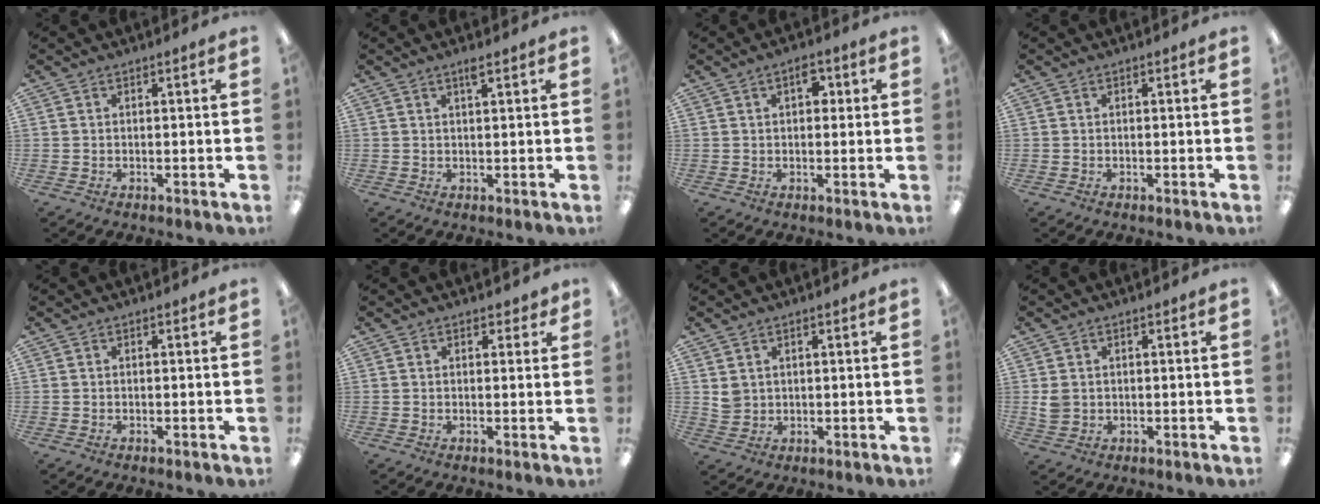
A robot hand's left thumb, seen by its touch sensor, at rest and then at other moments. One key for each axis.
{"total": 2.2, "fx": 1.5, "fy": 0.4, "fz": 1.6, "tx": -0.020, "ty": -0.004, "tz": 0.022}
{"total": 4.2, "fx": 1.5, "fy": 2.2, "fz": 3.2, "tx": -0.033, "ty": -0.005, "tz": 0.018}
{"total": 0.0}
{"total": 0.0}
{"total": 1.9, "fx": 1.2, "fy": 1.2, "fz": 0.8, "tx": -0.008, "ty": 0.000, "tz": 0.019}
{"total": 3.3, "fx": 1.5, "fy": 2.8, "fz": 0.8, "tx": -0.012, "ty": 0.001, "tz": 0.028}
{"total": 3.0, "fx": 0.5, "fy": 2.7, "fz": 1.2, "tx": -0.016, "ty": 0.001, "tz": 0.009}